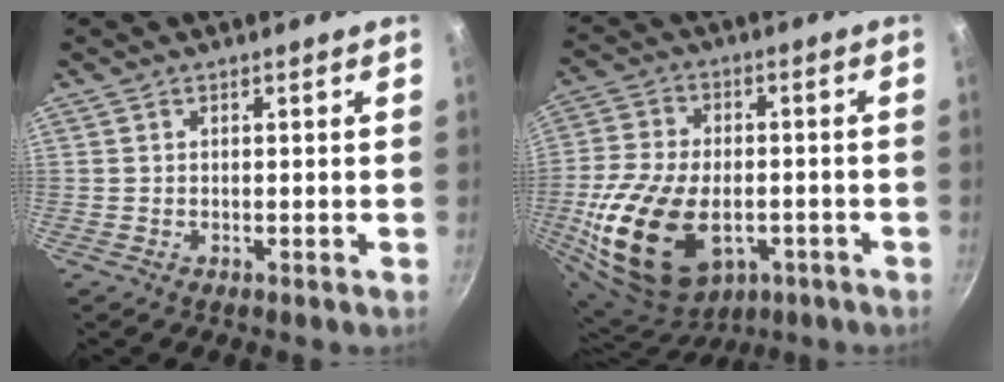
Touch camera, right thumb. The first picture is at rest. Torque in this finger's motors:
{"motor_torque": [-0.19, 1.72, 2.16, -0.61, 0.66]}